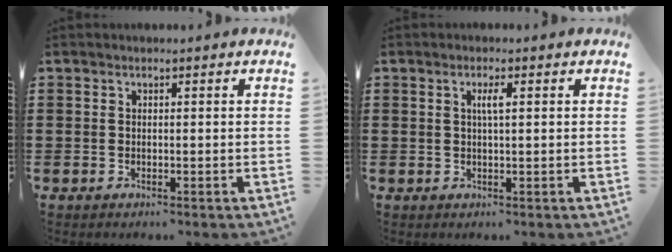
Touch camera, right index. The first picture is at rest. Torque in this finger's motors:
{"motor_torque": [0.10, -0.06, 0.06, 0.05]}